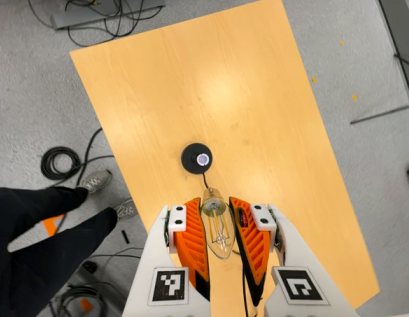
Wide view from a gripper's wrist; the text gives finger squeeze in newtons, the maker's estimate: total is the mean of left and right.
{"total": 21.3, "left": 22.8, "right": 19.8}